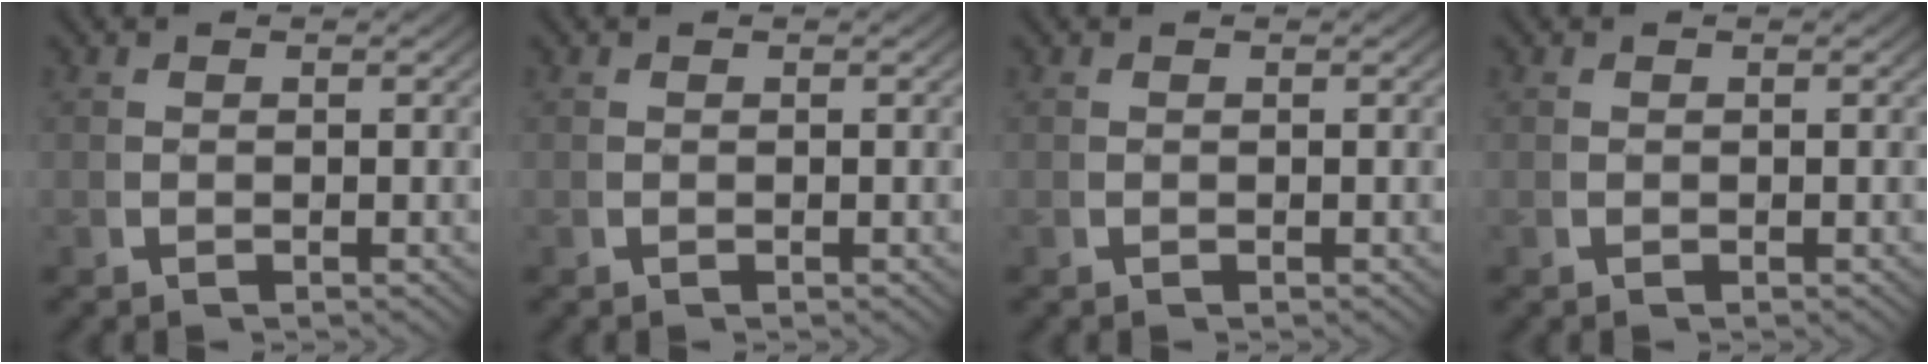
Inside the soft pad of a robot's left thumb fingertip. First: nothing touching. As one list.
[{"total": 0.0}, {"total": 0.0}, {"total": 0.0}]